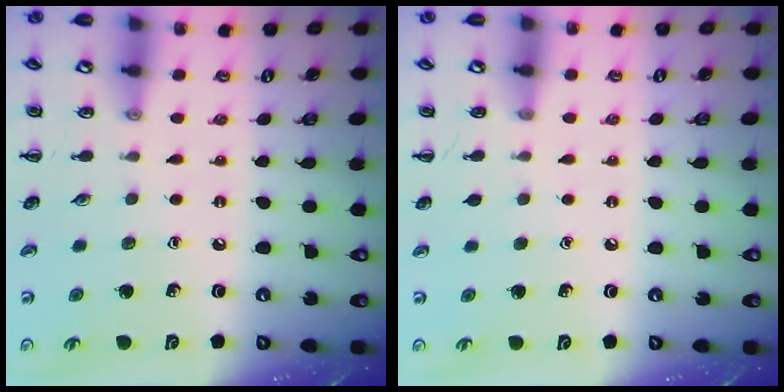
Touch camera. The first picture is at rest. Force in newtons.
{"total": 0.0}